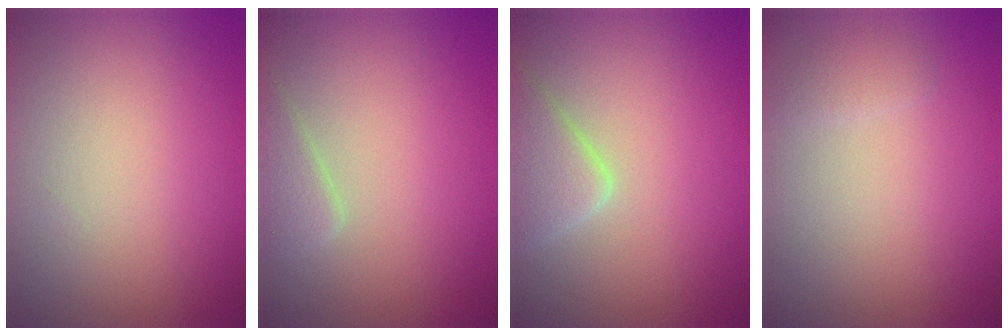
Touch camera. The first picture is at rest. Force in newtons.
{"total": 2.0, "press": 2.0, "slide": 0.1}
{"total": 3.3, "press": 3.3, "slide": 0.4}
{"total": 0.9, "press": 0.9, "slide": 0.0}